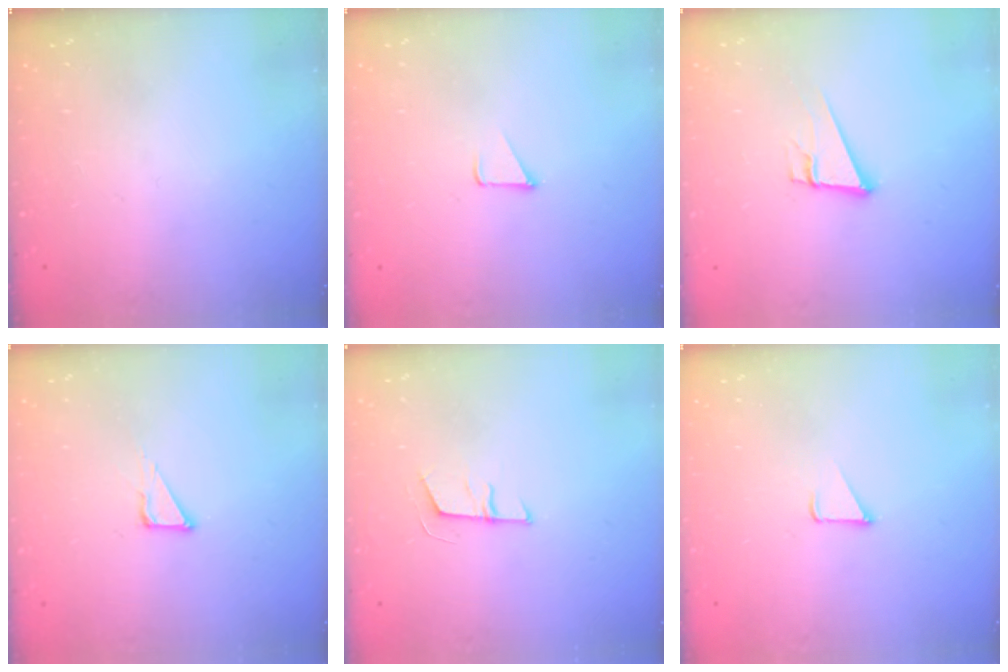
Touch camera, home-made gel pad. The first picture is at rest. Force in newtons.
{"total": 1.7, "press": 1.7, "slide": 0.1}
{"total": 9.0, "press": 8.3, "slide": 3.3}
{"total": 3.5, "press": 3.5, "slide": 0.2}
{"total": 5.7, "press": 5.6, "slide": 1.0}
{"total": 2.4, "press": 2.4, "slide": 0.2}